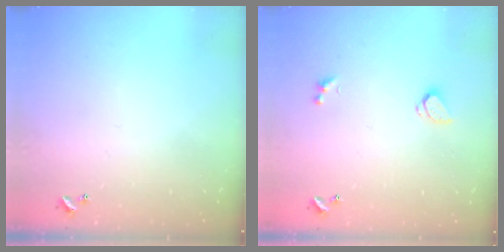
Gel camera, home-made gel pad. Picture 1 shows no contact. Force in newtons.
{"total": 0.8, "press": 0.6, "slide": 0.4}